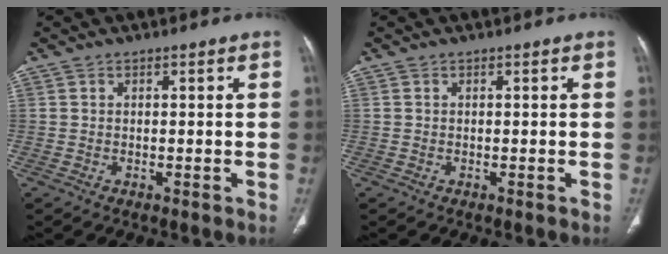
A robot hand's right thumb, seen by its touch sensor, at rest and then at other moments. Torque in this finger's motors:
{"motor_torque": [-0.22, 0.52, 0.22, -0.35, -0.09]}